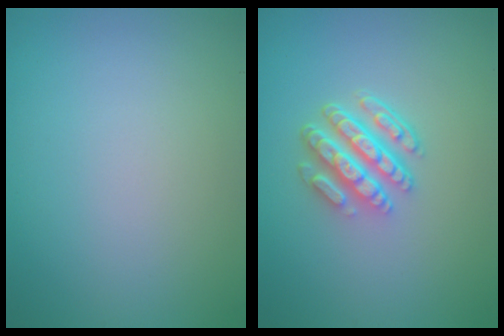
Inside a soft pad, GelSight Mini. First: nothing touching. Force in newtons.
{"total": 4.7, "press": 3.5, "slide": 3.1}